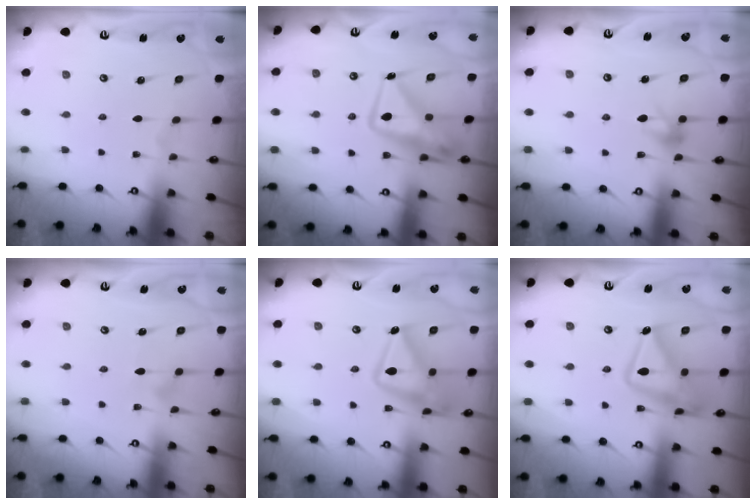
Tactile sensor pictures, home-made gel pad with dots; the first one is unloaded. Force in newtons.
{"total": 12.6, "press": 12.6, "slide": 1.2}
{"total": 6.3, "press": 6.3, "slide": 1.1}
{"total": 6.0, "press": 6.0, "slide": 0.3}
{"total": 18.8, "press": 18.7, "slide": 1.3}
{"total": 16.5, "press": 16.5, "slide": 1.3}